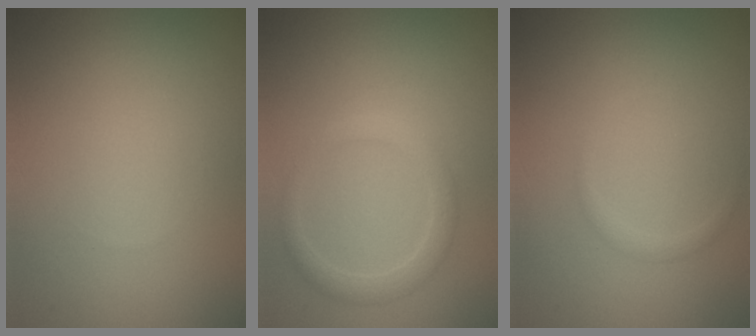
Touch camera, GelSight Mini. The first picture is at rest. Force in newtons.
{"total": 2.0, "press": 2.0, "slide": 0.0}
{"total": 0.7, "press": 0.7, "slide": 0.0}